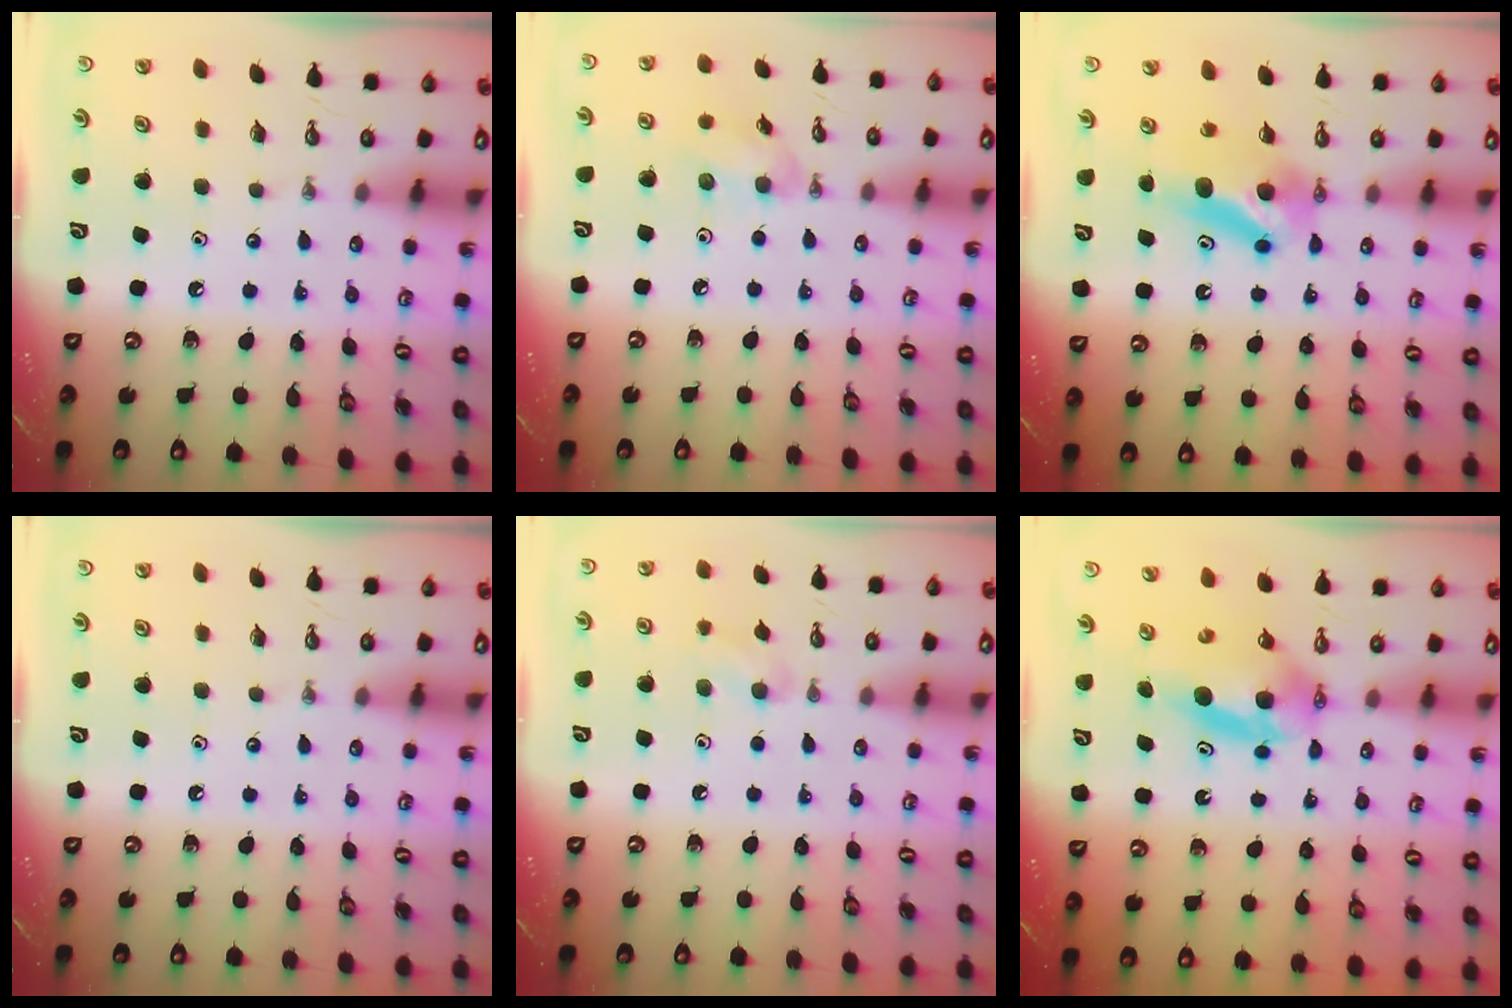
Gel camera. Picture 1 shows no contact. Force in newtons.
{"total": 7.2, "press": 7.1, "slide": 0.6}
{"total": 9.3, "press": 5.7, "slide": 7.3}
{"total": 0.0}
{"total": 6.9, "press": 6.8, "slide": 1.2}
{"total": 6.6, "press": 6.3, "slide": 2.0}